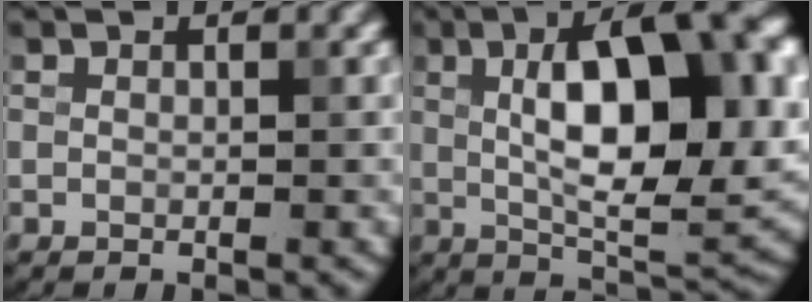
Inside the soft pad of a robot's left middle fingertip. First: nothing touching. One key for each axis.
{"total": 12.5, "fx": 2.1, "fy": 4.8, "fz": 11.4, "tx": -0.159, "ty": 0.010, "tz": 0.037}